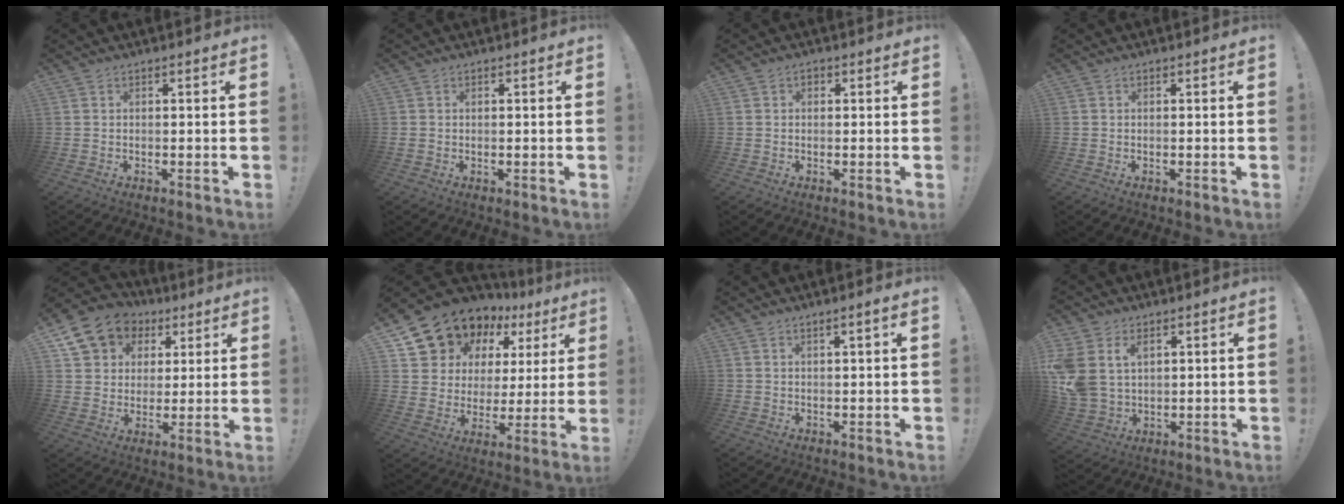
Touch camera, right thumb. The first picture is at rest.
{"total": 0.6, "force": [0.1, 0.6, 0.2], "torque": [-0.012, 0.006, 0.004]}
{"total": 1.0, "force": [0.0, 0.8, 0.6], "torque": [-0.006, 0.003, -0.002]}
{"total": 0.0}
{"total": 11.8, "force": [6.3, 9.3, 3.5], "torque": [-0.055, -0.041, 0.127]}
{"total": 12.3, "force": [9.8, 7.0, 2.5], "torque": [-0.049, -0.084, 0.193]}
{"total": 2.0, "force": [0.9, -0.1, 1.8], "torque": [-0.025, -0.004, 0.012]}
{"total": 10.3, "force": [4.3, 7.7, 5.3], "torque": [-0.114, -0.019, 0.088]}